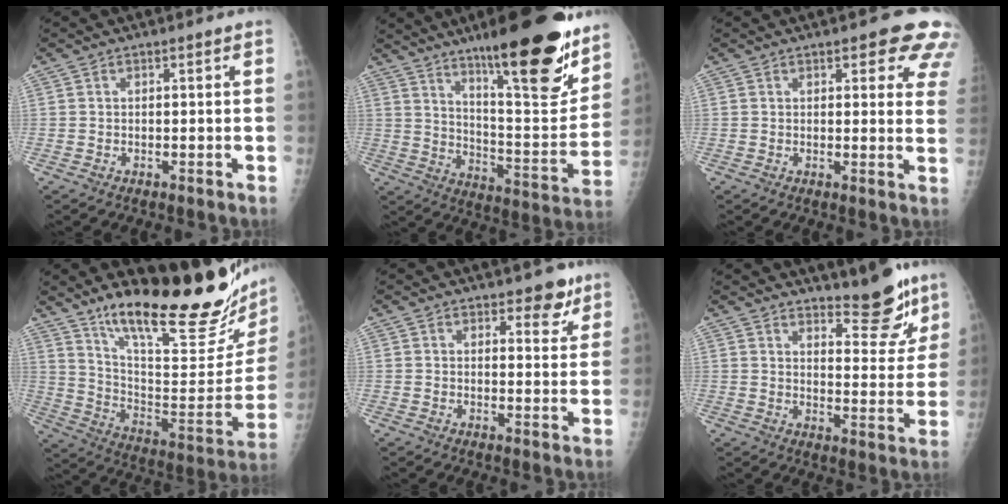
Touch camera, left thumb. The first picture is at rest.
{"total": 24.2, "force": [15.8, 5.1, 17.6], "torque": [-0.231, -0.090, 0.250]}
{"total": 10.0, "force": [6.6, 3.8, 6.6], "torque": [-0.027, -0.027, 0.061]}
{"total": 30.3, "force": [22.2, 6.8, 19.4], "torque": [-0.263, -0.130, 0.334]}
{"total": 4.8, "force": [3.3, 2.5, 2.3], "torque": [0.001, -0.019, 0.041]}
{"total": 10.6, "force": [8.7, 3.1, 5.2], "torque": [-0.040, -0.072, 0.126]}